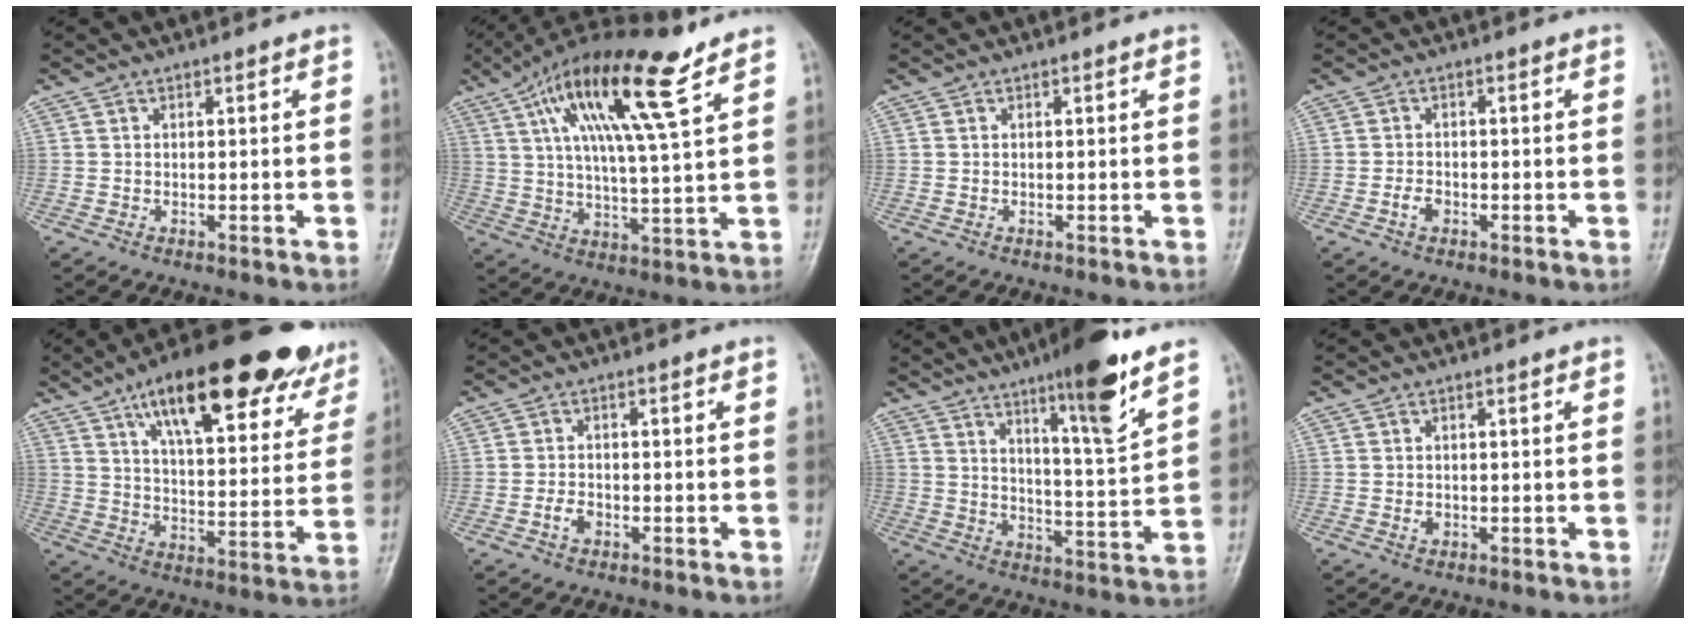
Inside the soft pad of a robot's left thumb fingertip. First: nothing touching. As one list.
[{"total": 17.8, "force": [9.6, 3.5, 14.5], "torque": [-0.248, -0.021, 0.167]}, {"total": 0.0}, {"total": 2.2, "force": [-1.0, 1.4, 1.3], "torque": [-0.022, 0.007, -0.022]}, {"total": 26.7, "force": [16.9, 9.1, 18.6], "torque": [-0.235, -0.033, 0.247]}, {"total": 2.4, "force": [-1.2, 1.6, 1.4], "torque": [-0.024, 0.009, -0.024]}, {"total": 13.8, "force": [8.6, 1.6, 10.6], "torque": [-0.154, -0.055, 0.135]}, {"total": 1.2, "force": [-0.2, 0.9, 0.7], "torque": [-0.007, 0.000, -0.003]}]